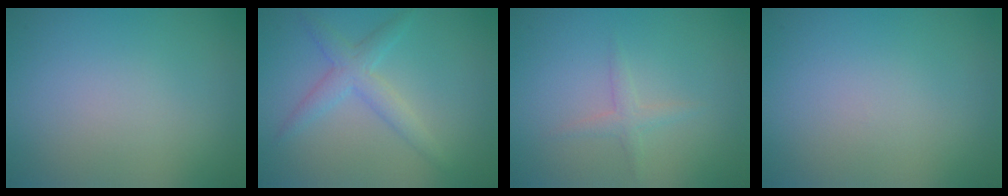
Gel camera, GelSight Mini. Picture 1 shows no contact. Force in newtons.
{"total": 2.8, "press": 2.8, "slide": 0.1}
{"total": 1.3, "press": 1.3, "slide": 0.1}
{"total": 0.0}